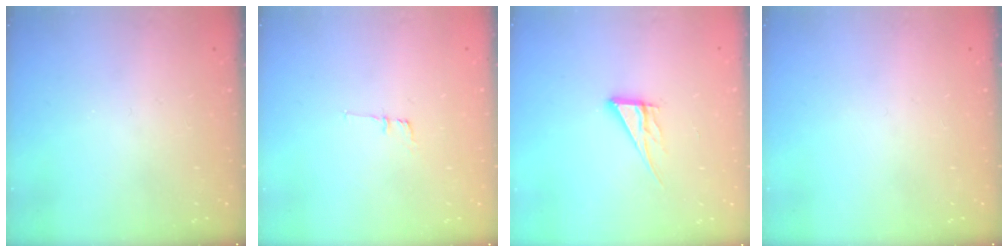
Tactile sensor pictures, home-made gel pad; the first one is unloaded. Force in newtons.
{"total": 6.6, "press": 6.2, "slide": 2.3}
{"total": 7.1, "press": 7.1, "slide": 0.2}
{"total": 0.0}